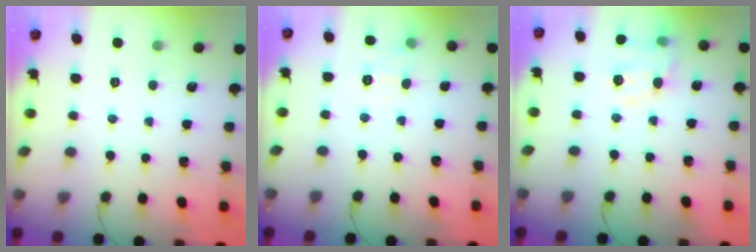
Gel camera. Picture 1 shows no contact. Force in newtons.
{"total": 6.5, "press": 6.3, "slide": 1.6}
{"total": 12.0, "press": 11.9, "slide": 1.7}